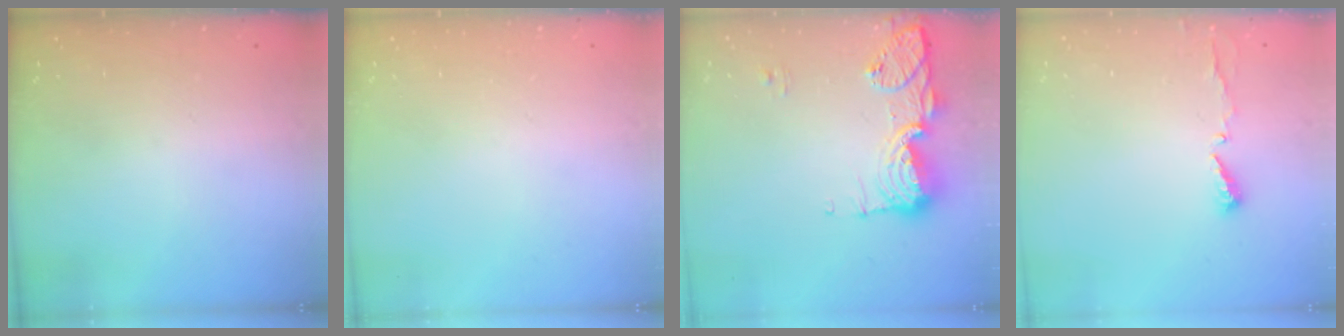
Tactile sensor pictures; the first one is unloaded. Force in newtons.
{"total": 0.0}
{"total": 16.1, "press": 15.2, "slide": 5.3}
{"total": 4.8, "press": 4.8, "slide": 0.3}